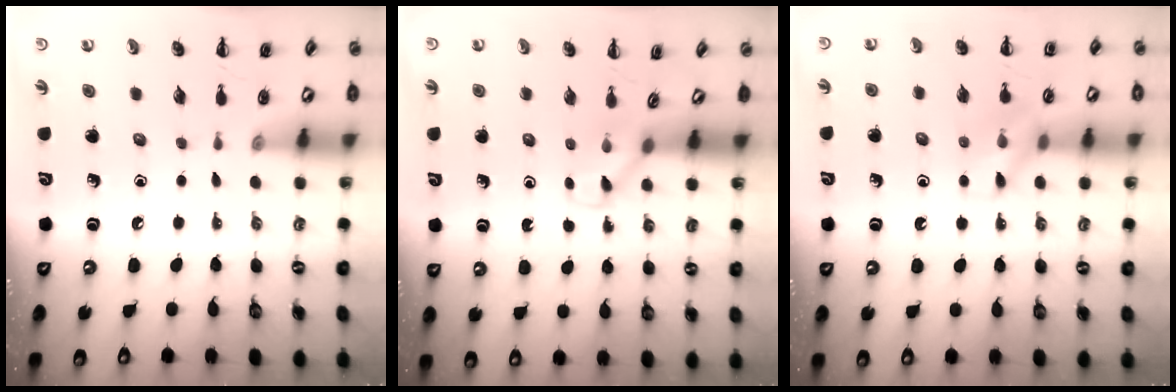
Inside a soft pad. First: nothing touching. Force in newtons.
{"total": 2.6, "press": 2.4, "slide": 0.9}
{"total": 10.2, "press": 10.2, "slide": 0.7}